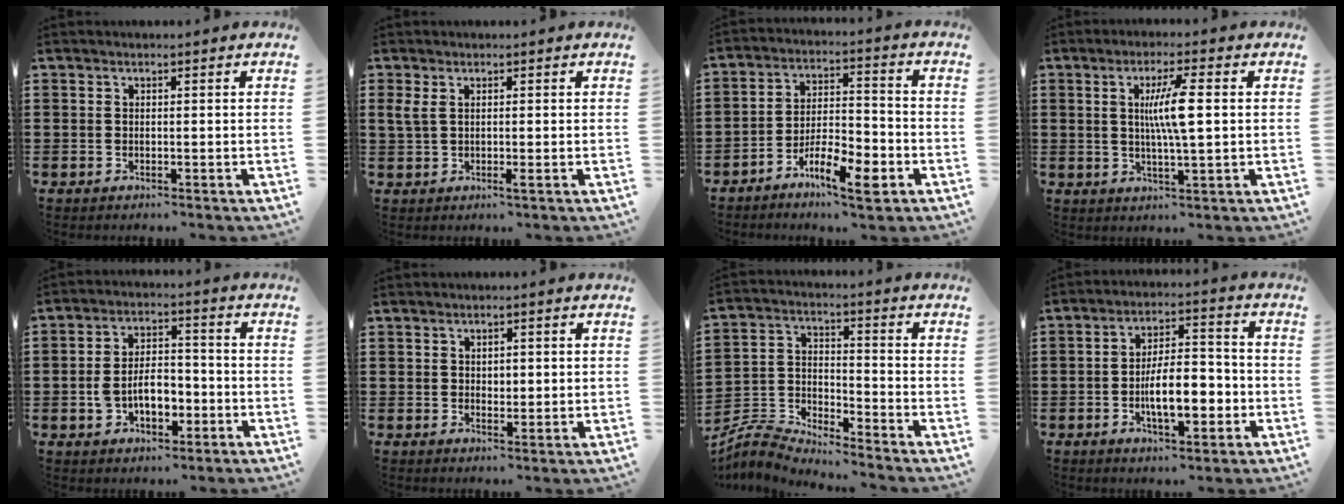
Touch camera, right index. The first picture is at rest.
{"total": 2.8, "force": [0.2, 0.7, 2.7], "torque": [-0.073, -0.009, -0.003]}
{"total": 8.7, "force": [-5.1, 2.8, 6.5], "torque": [-0.116, 0.012, -0.089]}
{"total": 6.7, "force": [1.0, 0.6, 6.6], "torque": [-0.122, -0.001, 0.011]}
{"total": 7.3, "force": [-2.2, 4.1, 5.6], "torque": [-0.113, 0.005, -0.047]}
{"total": 1.4, "force": [0.3, 1.0, 1.0], "torque": [-0.021, 0.008, 0.004]}
{"total": 5.0, "force": [-5.0, 0.6, 0.5], "torque": [-0.041, -0.008, -0.110]}
{"total": 8.9, "force": [-2.8, 3.6, 7.6], "torque": [-0.128, -0.003, -0.054]}